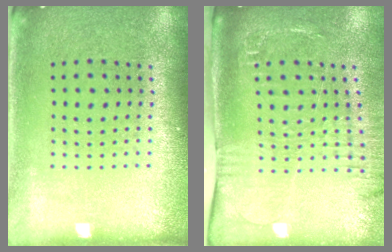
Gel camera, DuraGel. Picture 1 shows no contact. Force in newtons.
{"total": 2.6, "press": 2.0, "slide": 1.6}